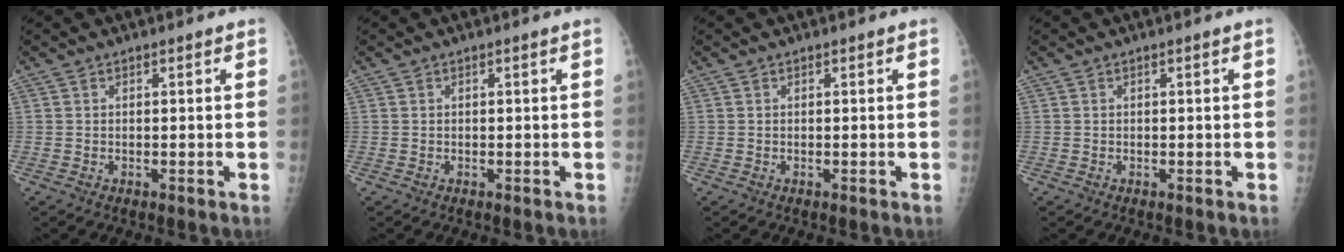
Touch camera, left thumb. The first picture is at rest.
{"total": 0.0}
{"total": 0.0}
{"total": 0.0}